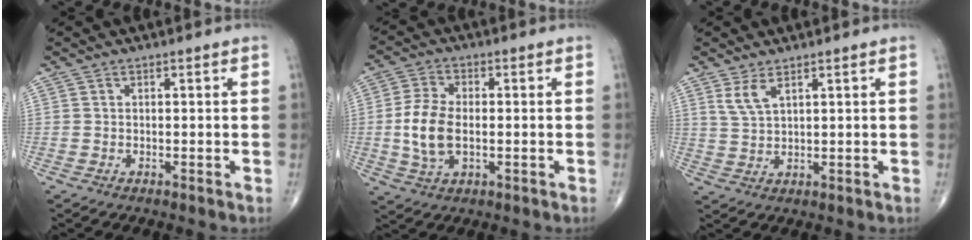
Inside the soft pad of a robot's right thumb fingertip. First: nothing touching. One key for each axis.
{"total": 9.2, "fx": -0.8, "fy": 5.1, "fz": 7.6, "tx": -0.159, "ty": 0.004, "tz": -0.015}
{"total": 3.6, "fx": 2.2, "fy": 1.2, "fz": 2.6, "tx": -0.058, "ty": -0.011, "tz": 0.053}